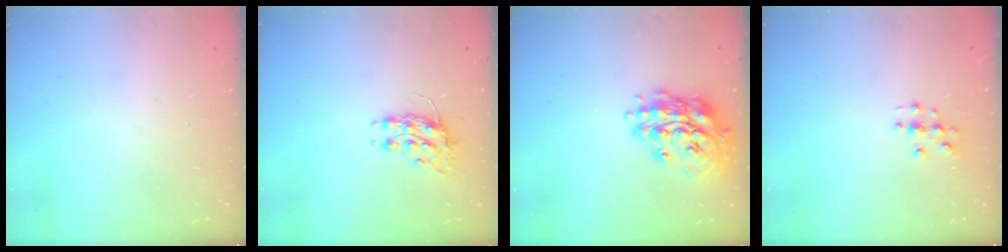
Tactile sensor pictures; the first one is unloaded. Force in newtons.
{"total": 8.1, "press": 8.1, "slide": 0.7}
{"total": 16.1, "press": 15.9, "slide": 2.1}
{"total": 3.1, "press": 3.1, "slide": 0.3}